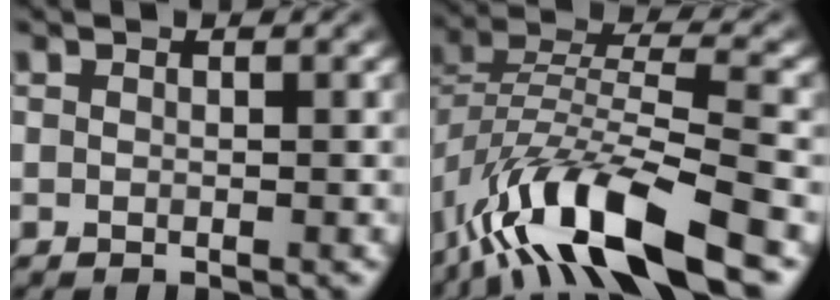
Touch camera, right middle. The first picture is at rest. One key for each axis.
{"total": 12.2, "fx": -7.8, "fy": 3.4, "fz": 8.7, "tx": -0.165, "ty": 0.003, "tz": -0.152}